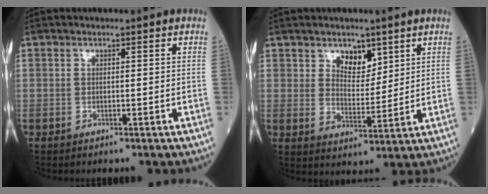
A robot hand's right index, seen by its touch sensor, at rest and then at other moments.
{"total": 5.1, "force": [3.2, 2.8, 2.8], "torque": [-0.039, -0.005, 0.059]}